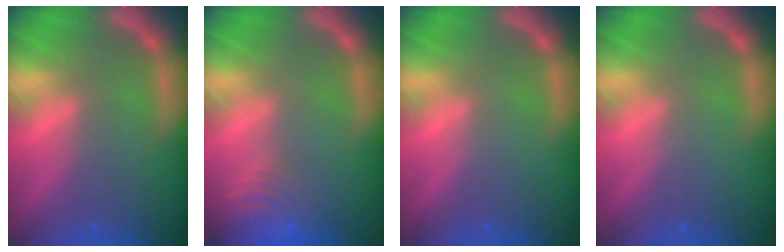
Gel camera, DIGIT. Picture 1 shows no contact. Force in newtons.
{"total": 8.5}
{"total": 0.0}
{"total": 0.0}